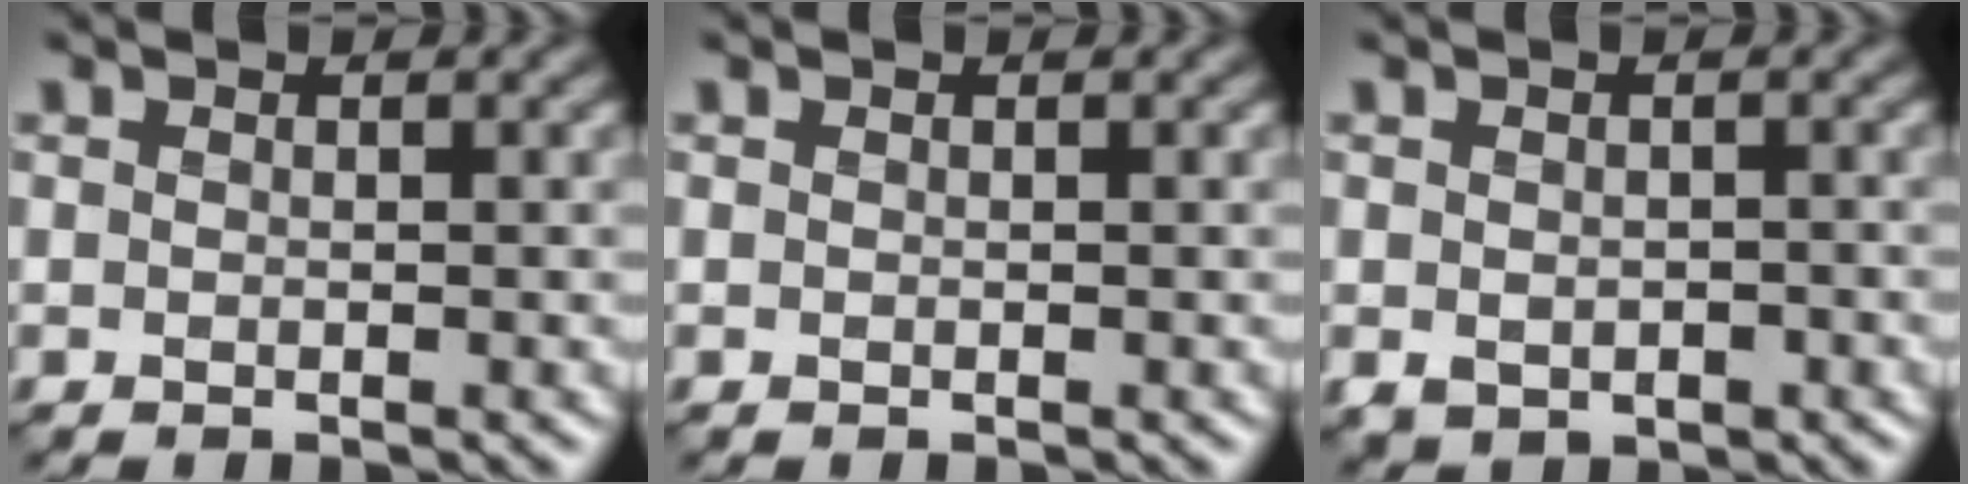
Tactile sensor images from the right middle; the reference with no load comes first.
{"total": 0.0}
{"total": 2.4, "force": [-0.8, 1.9, 1.3], "torque": [-0.019, -0.004, -0.008]}